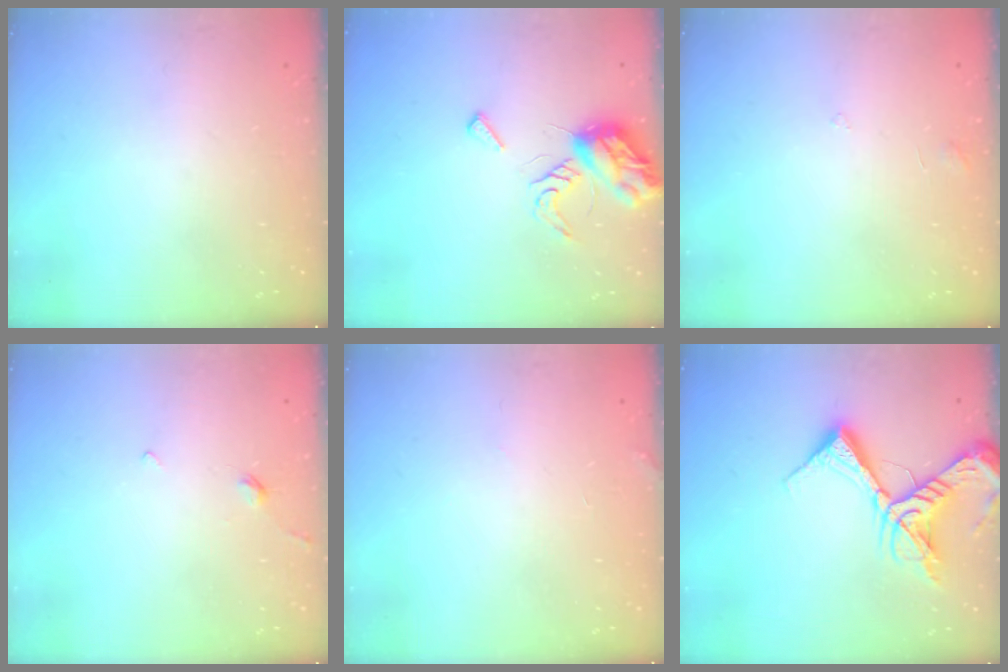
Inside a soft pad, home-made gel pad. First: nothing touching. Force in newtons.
{"total": 8.1, "press": 8.1, "slide": 0.9}
{"total": 2.9, "press": 2.9, "slide": 0.2}
{"total": 1.7, "press": 1.6, "slide": 0.5}
{"total": 1.9, "press": 1.9, "slide": 0.2}
{"total": 14.6, "press": 14.5, "slide": 1.6}